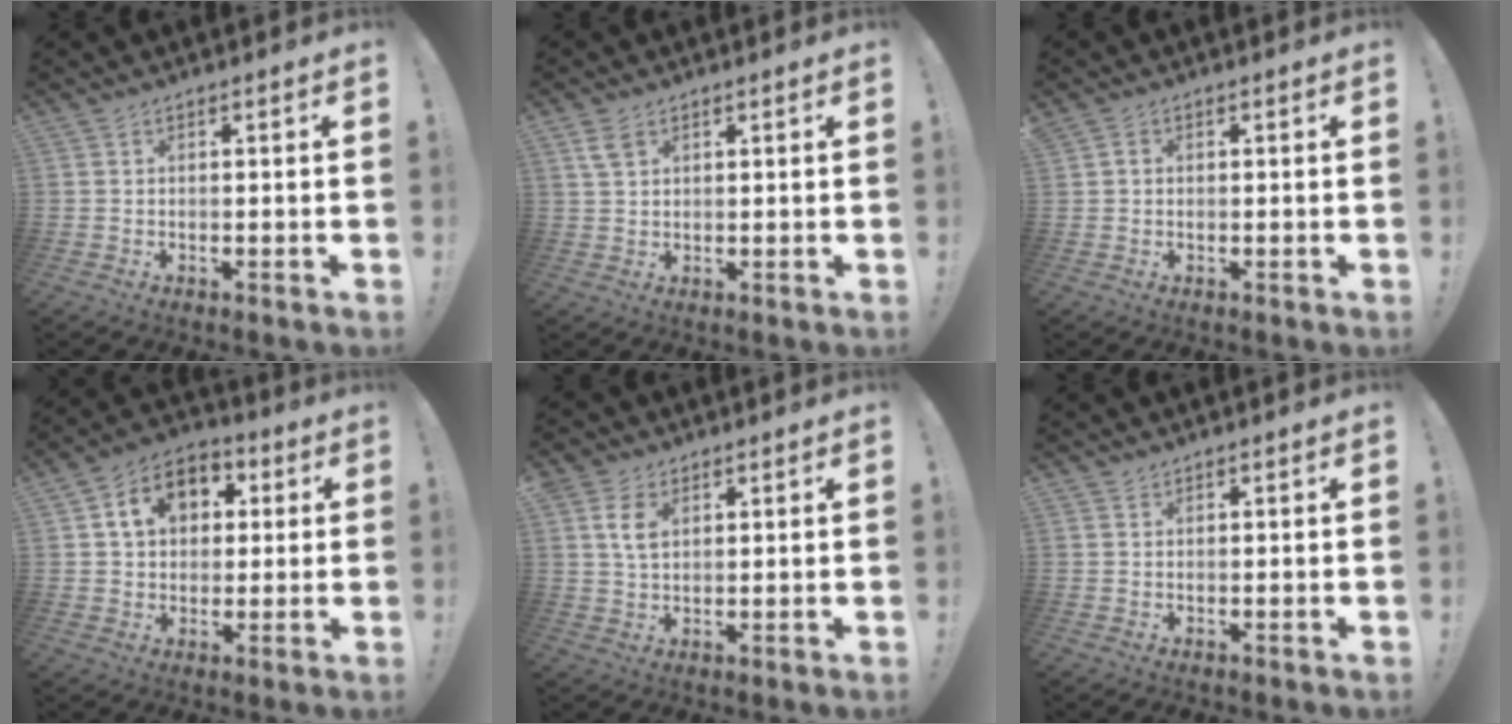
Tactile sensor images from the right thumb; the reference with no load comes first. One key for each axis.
{"total": 4.3, "fx": 2.5, "fy": 2.8, "fz": 2.1, "tx": -0.022, "ty": -0.010, "tz": 0.047}
{"total": 0.9, "fx": 0.1, "fy": 0.9, "fz": 0.4, "tx": -0.001, "ty": 0.002, "tz": -0.001}
{"total": 6.5, "fx": 1.6, "fy": 5.3, "fz": 3.4, "tx": -0.044, "ty": 0.003, "tz": 0.028}
{"total": 6.8, "fx": 2.7, "fy": 4.4, "fz": 4.4, "tx": -0.070, "ty": -0.003, "tz": 0.052}
{"total": 0.8, "fx": 0.7, "fy": 0.3, "fz": -0.1, "tx": 0.002, "ty": -0.001, "tz": 0.014}